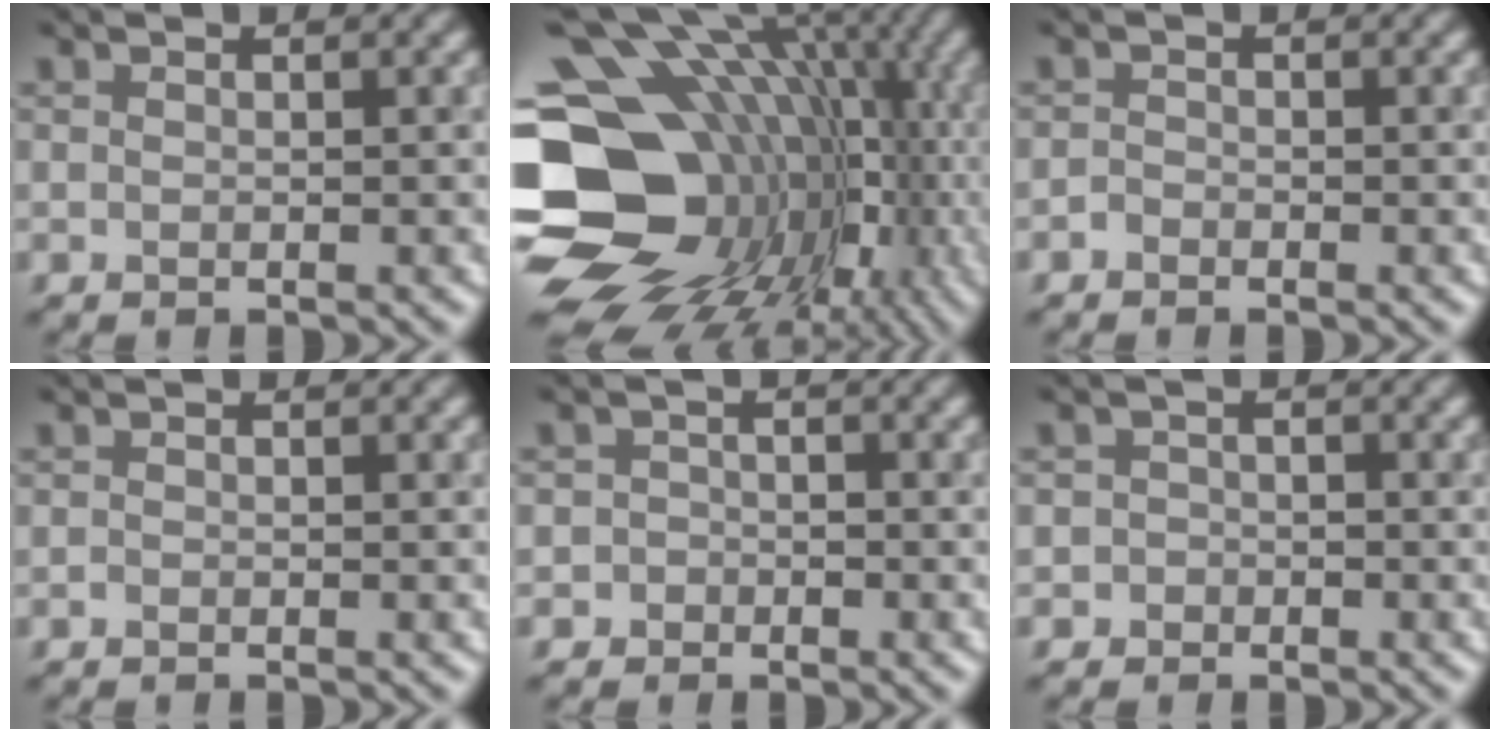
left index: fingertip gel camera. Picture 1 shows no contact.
{"total": 21.0, "force": [-2.8, 16.7, 12.4], "torque": [-0.199, 0.011, -0.043]}
{"total": 0.7, "force": [-0.7, 0.1, 0.0], "torque": [0.001, 0.001, -0.014]}
{"total": 0.0}
{"total": 1.7, "force": [-0.8, 1.5, -0.1], "torque": [0.031, 0.009, -0.026]}
{"total": 1.4, "force": [-0.5, 1.2, -0.1], "torque": [0.026, 0.005, -0.020]}